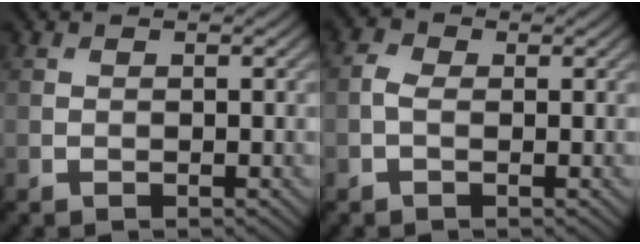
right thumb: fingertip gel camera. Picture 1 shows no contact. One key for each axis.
{"total": 1.9, "fx": -0.3, "fy": 1.1, "fz": 1.4, "tx": -0.035, "ty": 0.004, "tz": -0.013}